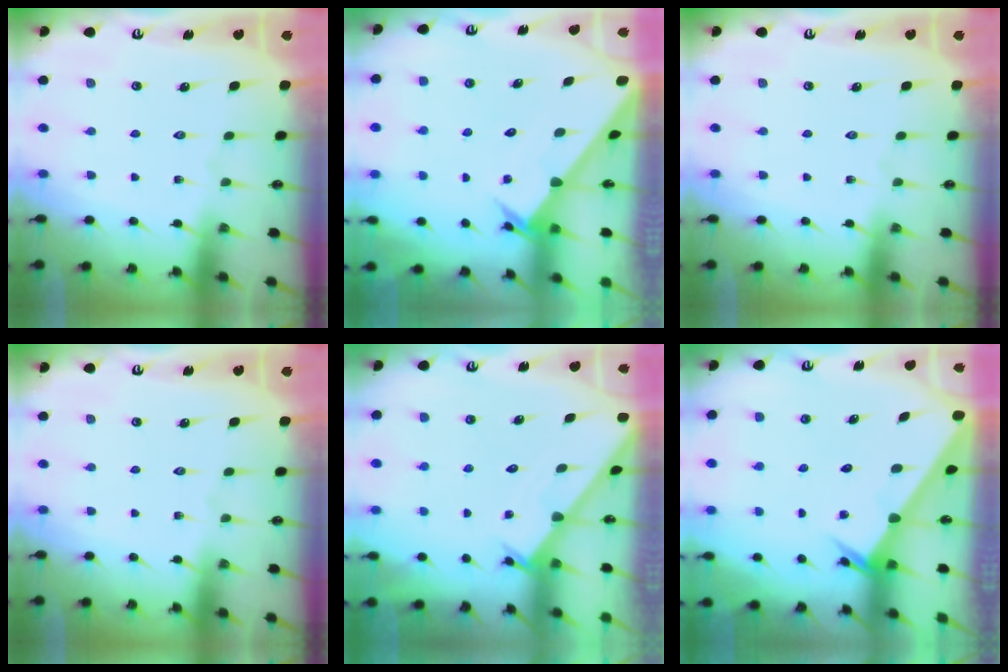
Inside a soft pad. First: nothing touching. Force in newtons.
{"total": 2.9, "press": 2.9, "slide": 0.1}
{"total": 0.0}
{"total": 0.0}
{"total": 2.6, "press": 2.6, "slide": 0.2}
{"total": 2.7, "press": 2.7, "slide": 0.3}